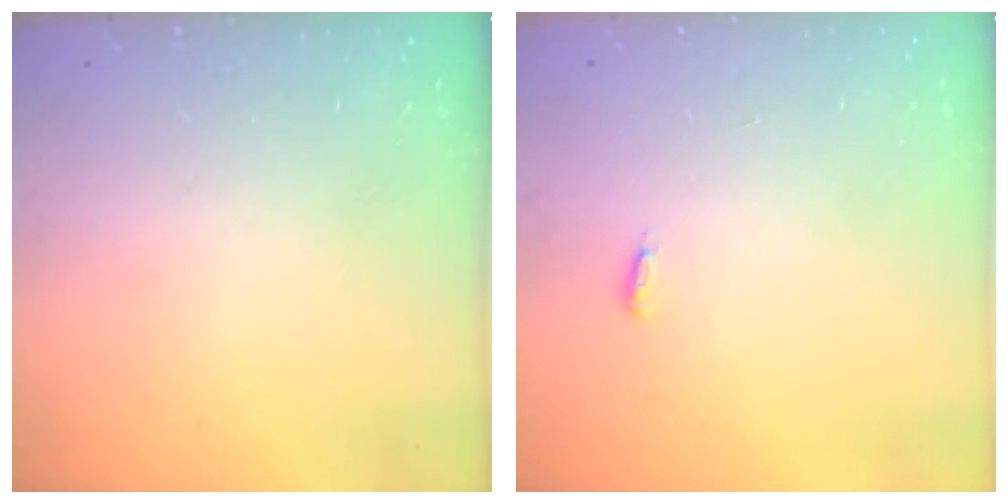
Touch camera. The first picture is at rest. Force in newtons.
{"total": 2.9, "press": 2.8, "slide": 0.9}